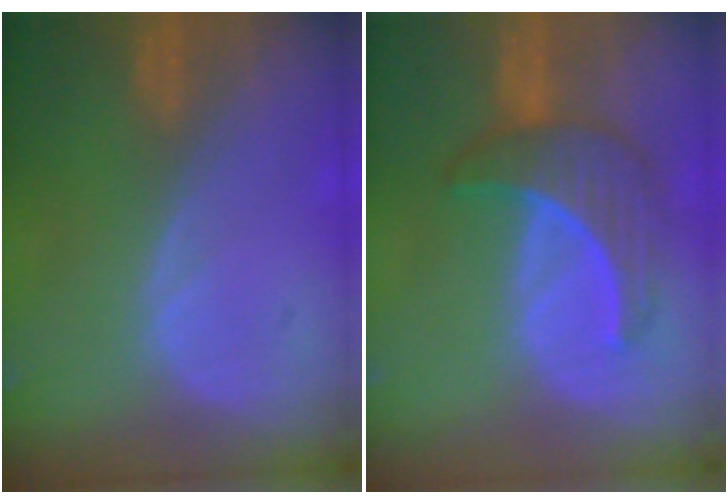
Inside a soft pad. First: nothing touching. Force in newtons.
{"total": 6.5, "press": 6.4, "slide": 0.9}